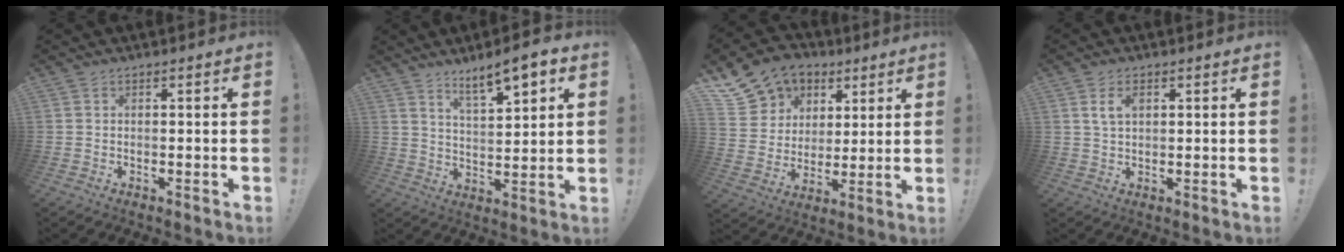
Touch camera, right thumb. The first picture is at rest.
{"total": 9.3, "force": [6.7, 2.0, 6.2], "torque": [-0.098, -0.038, 0.113]}
{"total": 13.2, "force": [7.3, 10.5, 3.3], "torque": [-0.047, -0.047, 0.153]}
{"total": 4.4, "force": [1.6, 2.4, 3.3], "torque": [-0.053, -0.001, 0.026]}